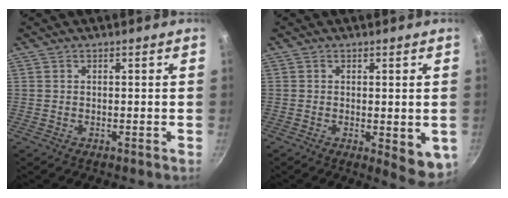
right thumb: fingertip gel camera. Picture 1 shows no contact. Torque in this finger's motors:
{"motor_torque": [-0.51, 0.77, -0.02, -0.07, 0.06]}